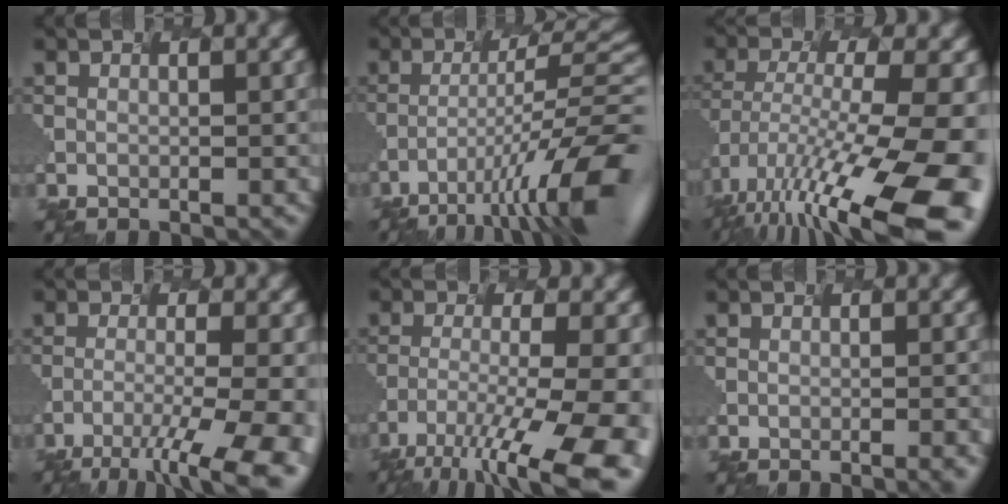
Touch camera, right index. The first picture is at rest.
{"total": 11.3, "force": [-6.9, 1.1, 8.8], "torque": [-0.157, -0.005, -0.077]}
{"total": 14.7, "force": [-8.2, 3.9, 11.5], "torque": [-0.238, -0.026, -0.094]}
{"total": 8.5, "force": [-5.6, 1.1, 6.3], "torque": [-0.121, -0.015, -0.055]}
{"total": 12.3, "force": [-8.6, 2.4, 8.5], "torque": [-0.182, -0.030, -0.100]}
{"total": 2.1, "force": [-0.8, 0.5, 1.8], "torque": [-0.010, 0.004, 0.004]}